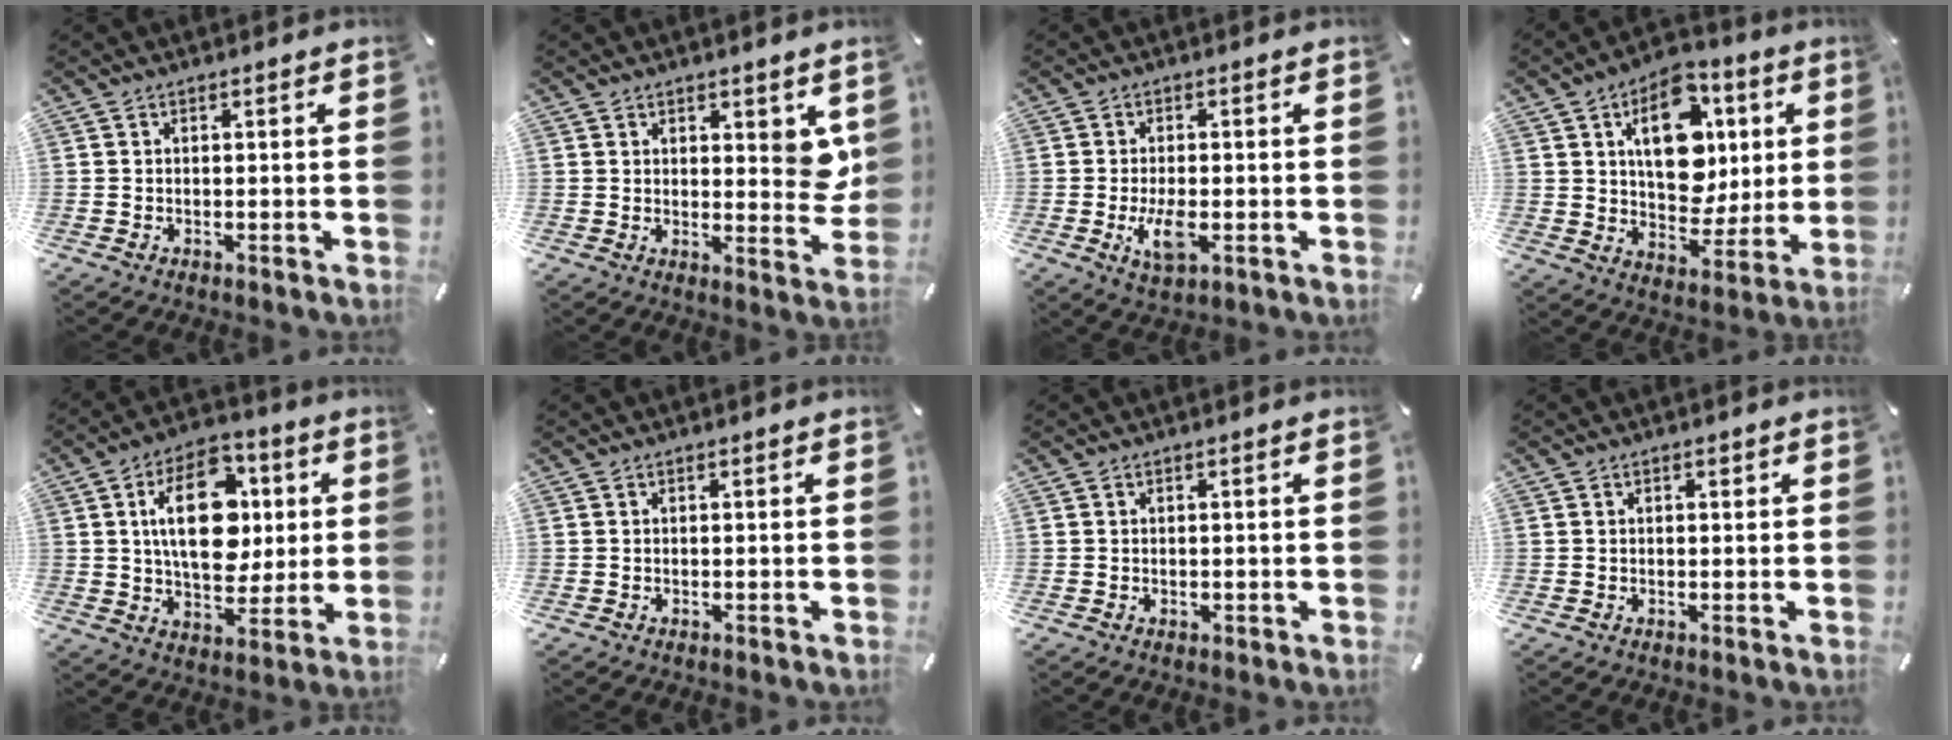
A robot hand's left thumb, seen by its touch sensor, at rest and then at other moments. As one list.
[{"total": 6.0, "force": [3.2, 3.4, 3.9], "torque": [-0.032, -0.021, 0.051]}, {"total": 6.4, "force": [-1.5, 3.0, 5.5], "torque": [-0.125, -0.005, -0.028]}, {"total": 17.3, "force": [5.4, 12.3, 11.0], "torque": [-0.142, -0.015, 0.097]}, {"total": 19.1, "force": [3.8, 12.0, 14.4], "torque": [-0.239, 0.007, 0.062]}, {"total": 0.0}, {"total": 0.6, "force": [0.1, 0.5, 0.2], "torque": [-0.005, 0.004, 0.000]}, {"total": 0.9, "force": [0.3, 0.6, 0.6], "torque": [-0.011, 0.004, 0.004]}]